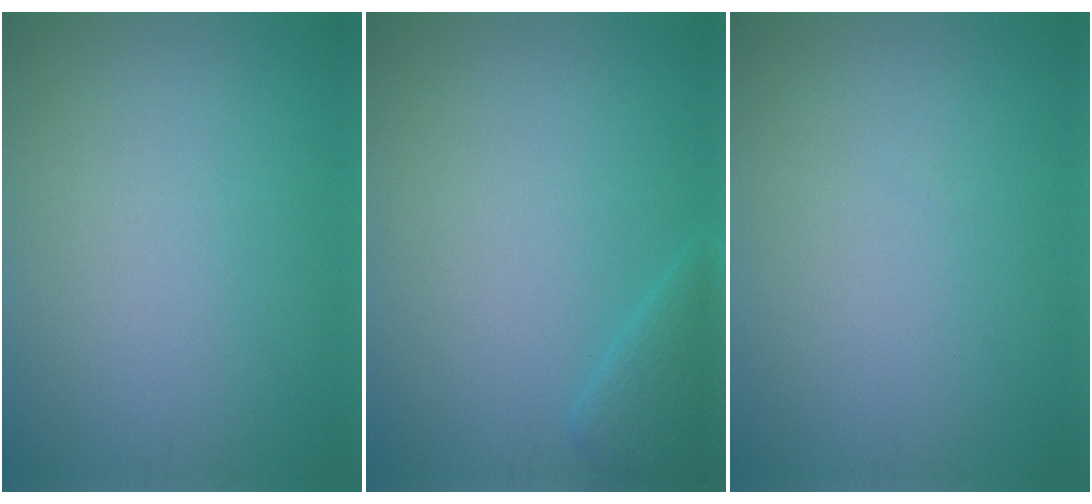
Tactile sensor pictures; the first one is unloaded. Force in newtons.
{"total": 2.0, "press": 2.0, "slide": 0.1}
{"total": 0.0}